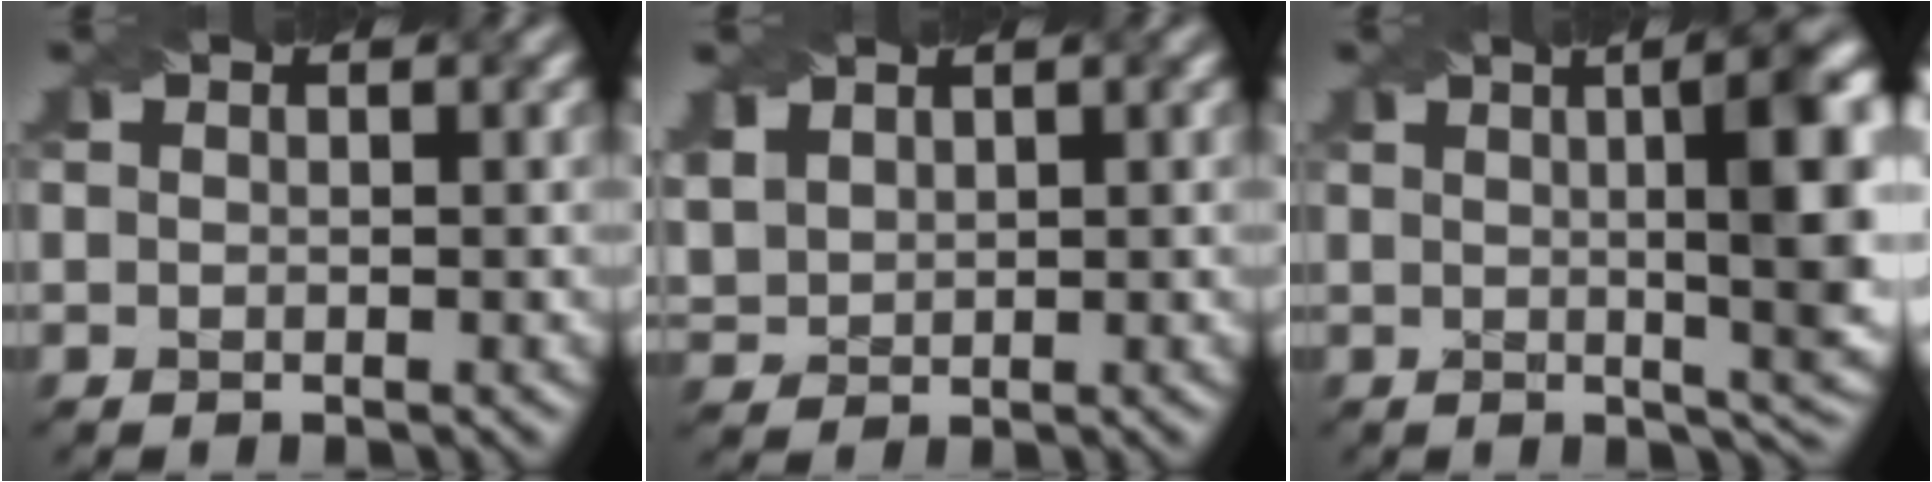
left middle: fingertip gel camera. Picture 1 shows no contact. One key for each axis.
{"total": 2.5, "fx": 1.6, "fy": 1.7, "fz": 1.1, "tx": -0.033, "ty": 0.003, "tz": 0.039}
{"total": 11.2, "fx": 1.5, "fy": 2.9, "fz": 10.7, "tx": -0.112, "ty": 0.012, "tz": 0.017}